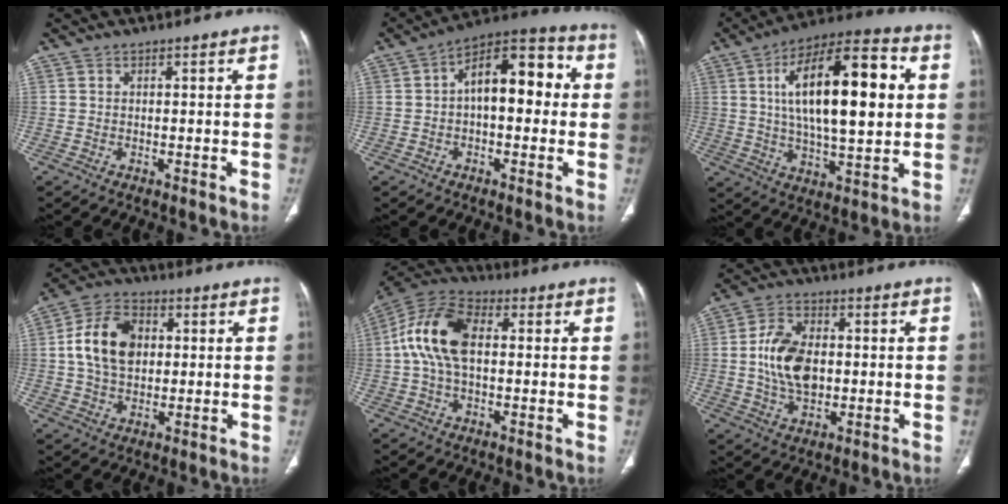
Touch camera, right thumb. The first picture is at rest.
{"total": 13.7, "force": [0.9, 7.3, 11.6], "torque": [-0.141, 0.044, 0.002]}
{"total": 23.2, "force": [4.3, 9.0, 20.9], "torque": [-0.325, 0.008, 0.063]}
{"total": 12.1, "force": [1.6, 8.5, 8.5], "torque": [-0.142, 0.011, 0.025]}
{"total": 13.1, "force": [1.2, 7.6, 10.7], "torque": [-0.219, 0.030, 0.014]}
{"total": 11.4, "force": [0.0, 7.3, 8.9], "torque": [-0.154, 0.006, 0.001]}